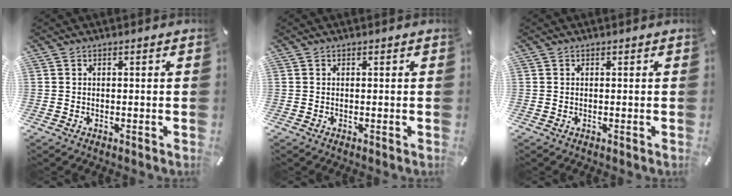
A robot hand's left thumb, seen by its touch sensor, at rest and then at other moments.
{"total": 0.0}
{"total": 0.0}